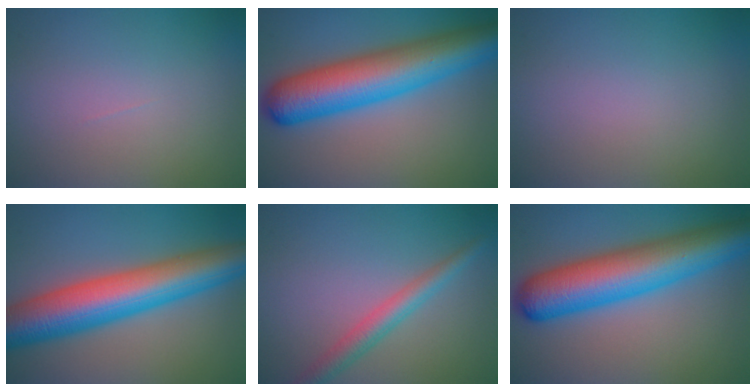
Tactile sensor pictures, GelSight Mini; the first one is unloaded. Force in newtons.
{"total": 10.6, "press": 10.6, "slide": 0.3}
{"total": 0.0}
{"total": 11.5, "press": 11.5, "slide": 0.3}
{"total": 3.2, "press": 3.2, "slide": 0.0}
{"total": 10.6, "press": 10.6, "slide": 0.3}